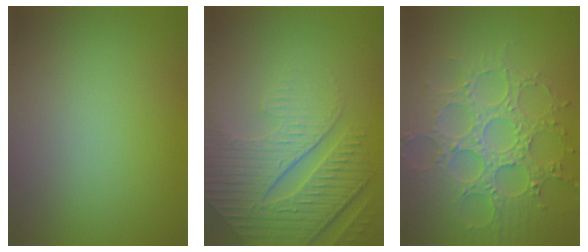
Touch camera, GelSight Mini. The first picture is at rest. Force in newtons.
{"total": 6.9, "press": 5.7, "slide": 3.9}
{"total": 8.1, "press": 6.3, "slide": 5.0}